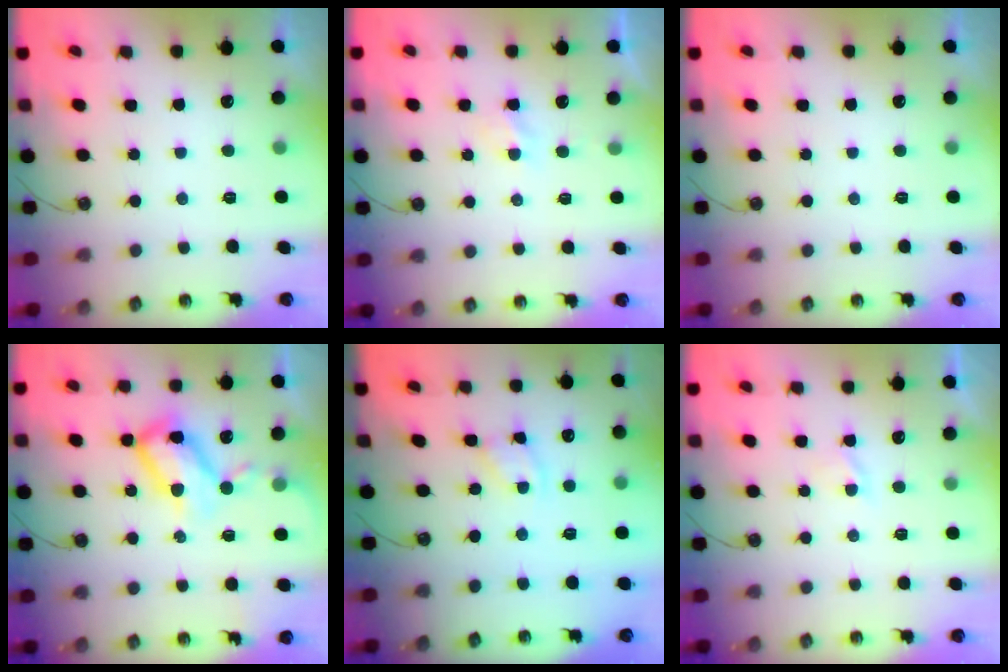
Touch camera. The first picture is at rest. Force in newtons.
{"total": 2.8, "press": 2.8, "slide": 0.2}
{"total": 0.0}
{"total": 14.9, "press": 14.8, "slide": 1.6}
{"total": 2.9, "press": 2.9, "slide": 0.1}
{"total": 0.9, "press": 0.9, "slide": 0.1}